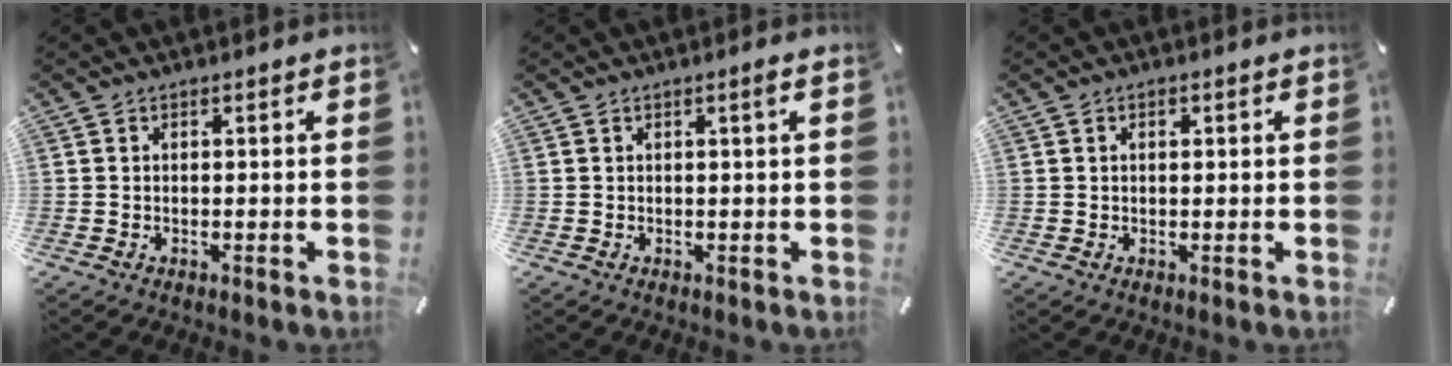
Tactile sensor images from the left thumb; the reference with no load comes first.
{"total": 1.3, "force": [0.4, 0.0, 1.2], "torque": [-0.024, 0.000, 0.006]}
{"total": 1.0, "force": [0.3, 0.7, 0.8], "torque": [-0.016, 0.004, 0.004]}